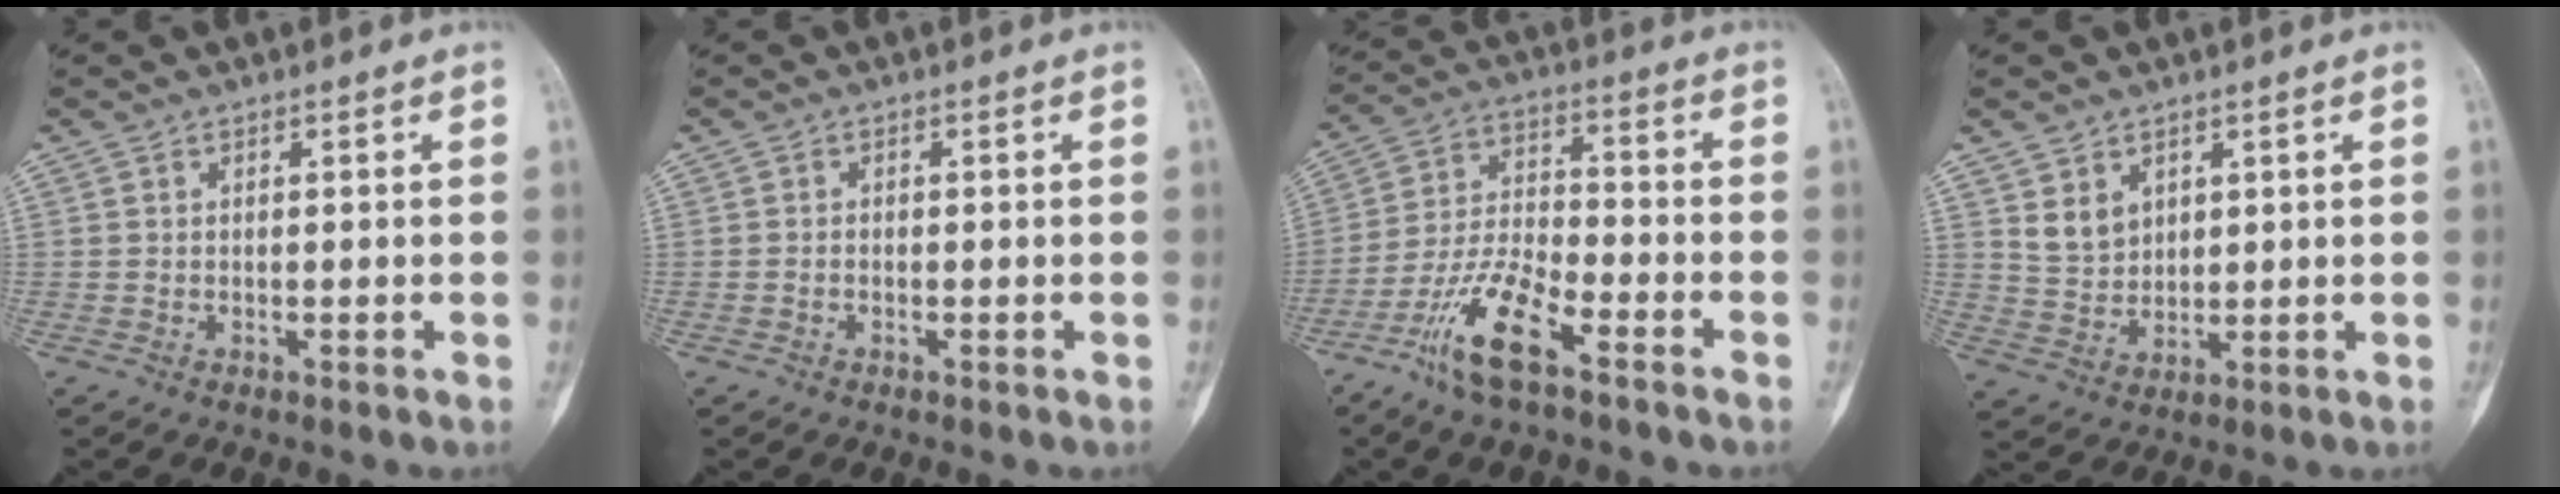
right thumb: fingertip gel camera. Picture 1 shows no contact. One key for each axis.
{"total": 0.7, "fx": -0.3, "fy": 0.4, "fz": 0.4, "tx": -0.008, "ty": 0.003, "tz": -0.008}
{"total": 11.7, "fx": -7.3, "fy": 3.3, "fz": 8.6, "tx": -0.185, "ty": 0.039, "tz": -0.144}
{"total": 5.0, "fx": 2.5, "fy": 3.7, "fz": 2.2, "tx": -0.025, "ty": -0.022, "tz": 0.059}